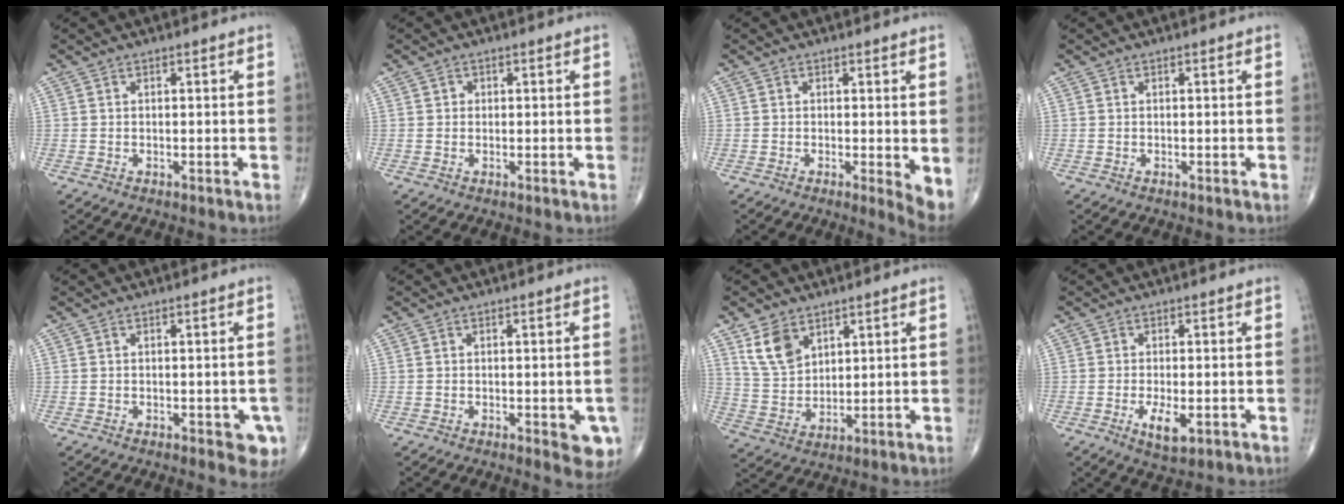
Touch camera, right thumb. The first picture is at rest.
{"total": 1.0, "force": [0.1, 0.9, 0.2], "torque": [0.002, 0.002, 0.001]}
{"total": 3.8, "force": [0.0, 1.0, 3.7], "torque": [-0.054, -0.012, -0.005]}
{"total": 0.0}
{"total": 4.9, "force": [-1.8, 2.1, 4.0], "torque": [-0.025, -0.001, -0.019]}
{"total": 5.7, "force": [-1.8, 2.2, 4.9], "torque": [-0.038, -0.007, -0.017]}
{"total": 8.2, "force": [4.7, 5.2, 4.3], "torque": [-0.068, -0.022, 0.102]}
{"total": 5.1, "force": [-1.6, 2.0, 4.4], "torque": [-0.076, -0.008, -0.022]}